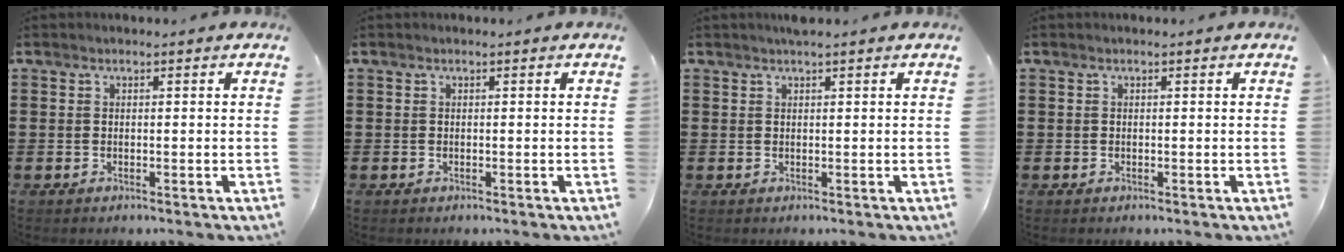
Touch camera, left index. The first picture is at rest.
{"total": 0.0}
{"total": 1.0, "force": [0.7, 0.0, 0.6], "torque": [-0.012, 0.000, 0.014]}
{"total": 0.0}